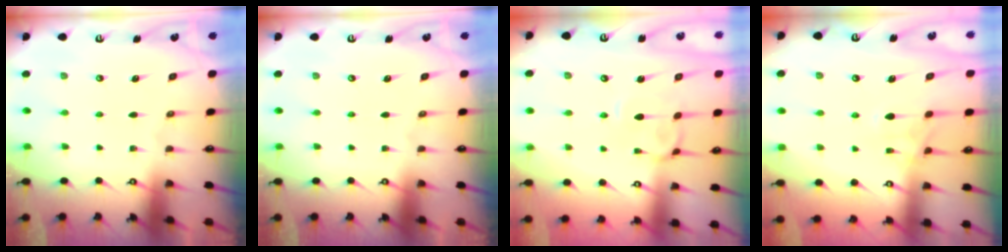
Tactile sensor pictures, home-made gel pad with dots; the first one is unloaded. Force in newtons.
{"total": 0.0}
{"total": 2.4, "press": 2.4, "slide": 0.6}
{"total": 1.1, "press": 0.4, "slide": 1.0}